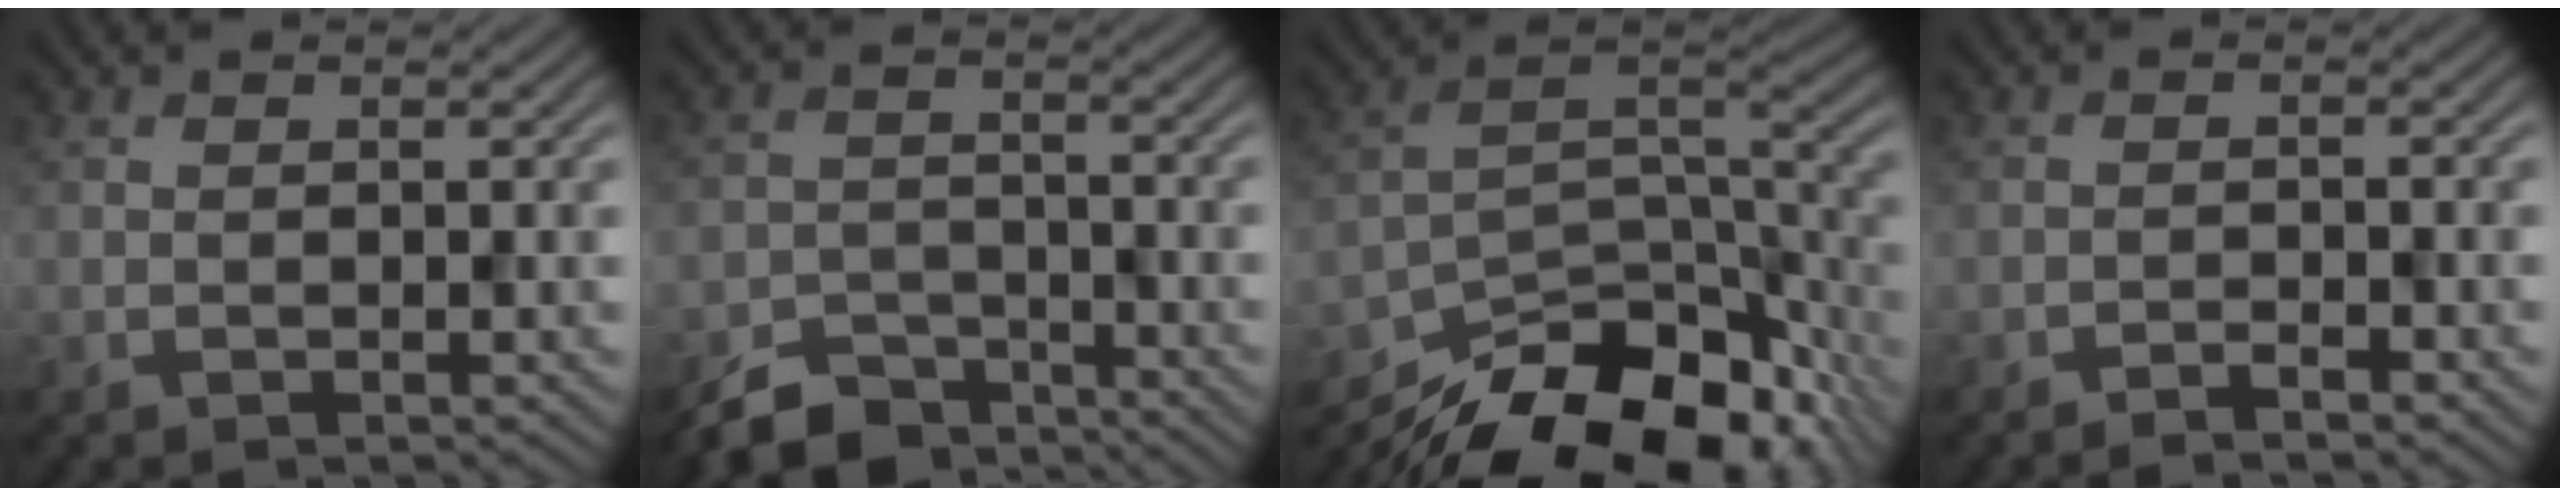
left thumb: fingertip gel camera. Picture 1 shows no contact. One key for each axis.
{"total": 5.8, "fx": -5.0, "fy": 2.3, "fz": 1.8, "tx": -0.032, "ty": -0.006, "tz": -0.097}
{"total": 17.6, "fx": -13.8, "fy": 6.1, "fz": 9.1, "tx": -0.190, "ty": -0.031, "tz": -0.209}
{"total": 1.6, "fx": -1.4, "fy": 0.0, "fz": 0.7, "tx": -0.011, "ty": 0.003, "tz": -0.027}